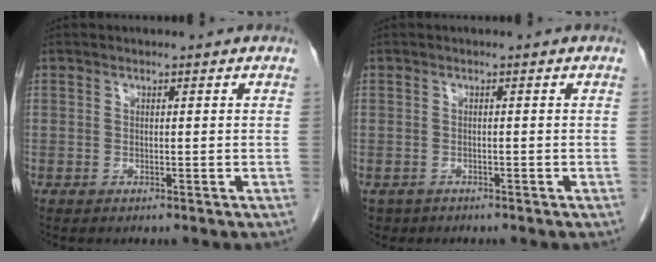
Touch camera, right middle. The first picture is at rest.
{"total": 2.2, "force": [-1.6, 1.5, 0.2], "torque": [-0.009, 0.001, -0.024]}